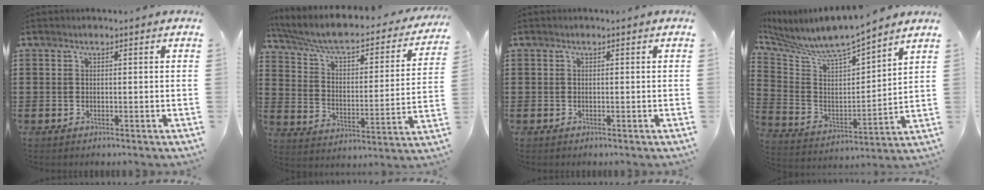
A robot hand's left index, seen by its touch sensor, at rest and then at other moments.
{"total": 5.6, "force": [4.5, 1.2, 3.1], "torque": [-0.081, -0.039, 0.071]}
{"total": 0.0}
{"total": 7.0, "force": [6.5, 0.8, 2.3], "torque": [-0.079, -0.053, 0.107]}